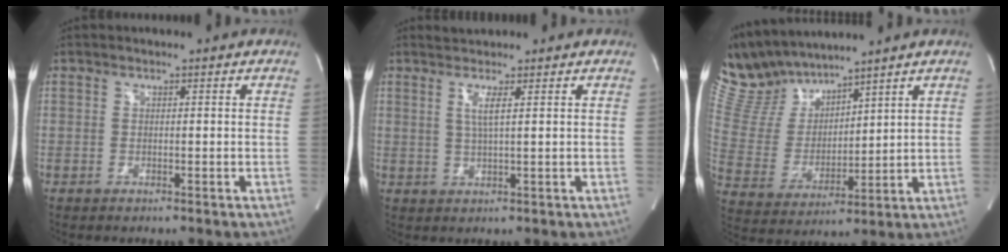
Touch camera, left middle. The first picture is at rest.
{"total": 3.6, "force": [1.8, -0.2, 3.1], "torque": [-0.066, 0.001, 0.034]}
{"total": 10.9, "force": [10.3, 2.8, 2.1], "torque": [-0.068, 0.017, 0.223]}